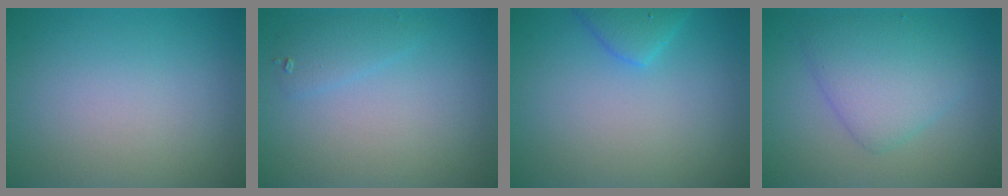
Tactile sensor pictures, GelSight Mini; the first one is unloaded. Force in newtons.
{"total": 1.4, "press": 1.4, "slide": 0.0}
{"total": 2.3, "press": 2.3, "slide": 0.2}
{"total": 4.5, "press": 4.5, "slide": 0.2}